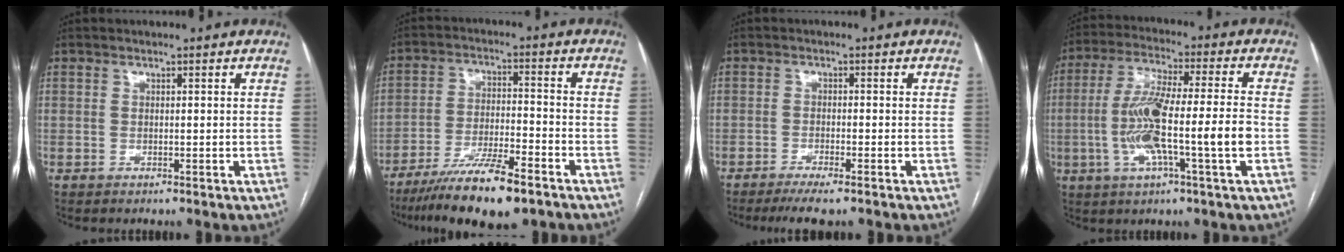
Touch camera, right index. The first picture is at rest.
{"total": 12.8, "force": [-9.2, 1.9, 8.7], "torque": [-0.153, -0.026, -0.158]}
{"total": 4.4, "force": [-3.3, 0.2, 2.8], "torque": [-0.047, -0.009, -0.057]}
{"total": 13.8, "force": [-2.8, 0.4, 13.5], "torque": [-0.259, 0.004, -0.052]}